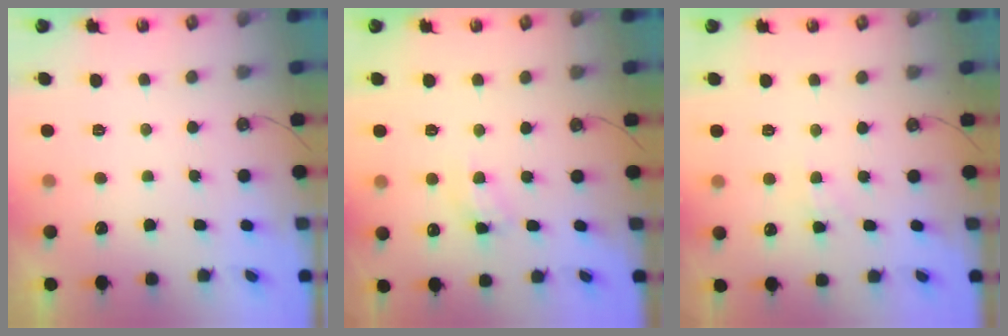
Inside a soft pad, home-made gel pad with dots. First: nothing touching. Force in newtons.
{"total": 4.3, "press": 4.3, "slide": 0.6}
{"total": 2.8, "press": 2.8, "slide": 0.5}